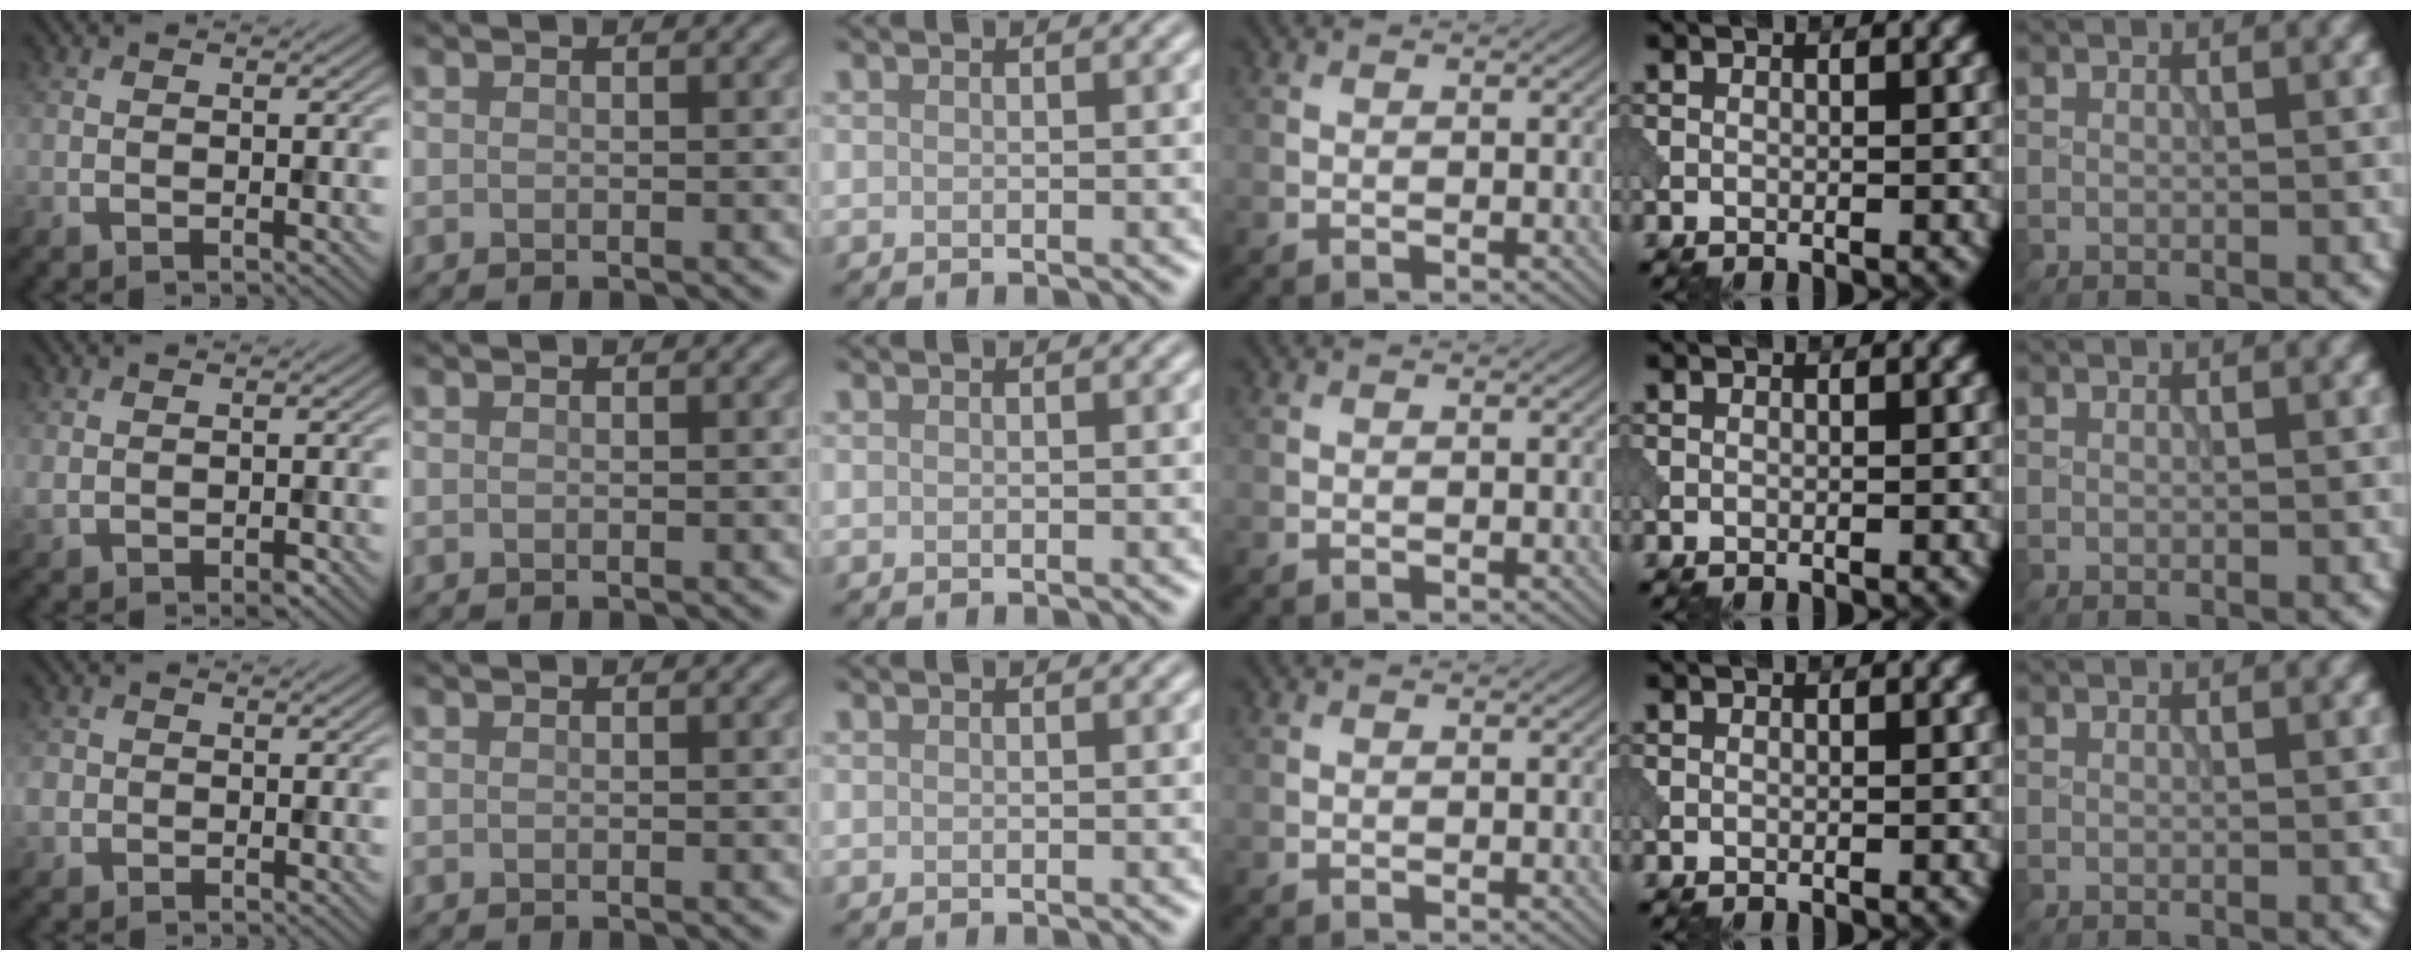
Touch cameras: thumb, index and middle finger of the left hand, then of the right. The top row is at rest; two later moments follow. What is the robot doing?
{"motion": "open", "object": "sandwich press"}